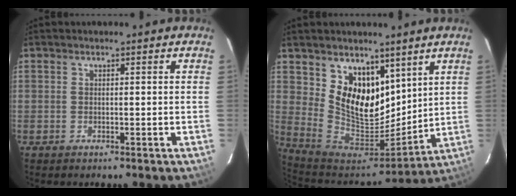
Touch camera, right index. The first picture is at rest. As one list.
[{"total": 14.7, "force": [7.6, 9.8, 7.9], "torque": [-0.156, -0.013, 0.156]}]